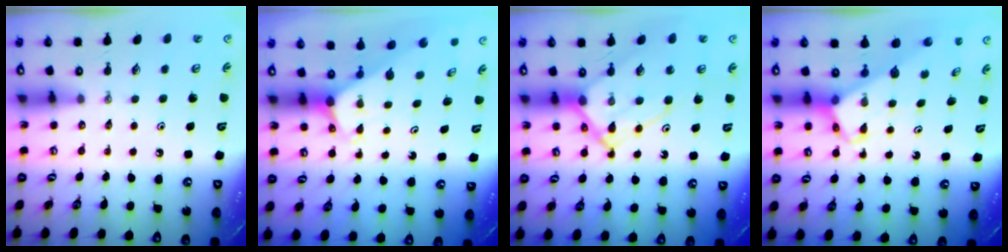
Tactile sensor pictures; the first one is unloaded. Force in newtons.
{"total": 2.0, "press": 2.0, "slide": 0.1}
{"total": 13.9, "press": 13.8, "slide": 1.2}
{"total": 3.9, "press": 3.9, "slide": 0.2}